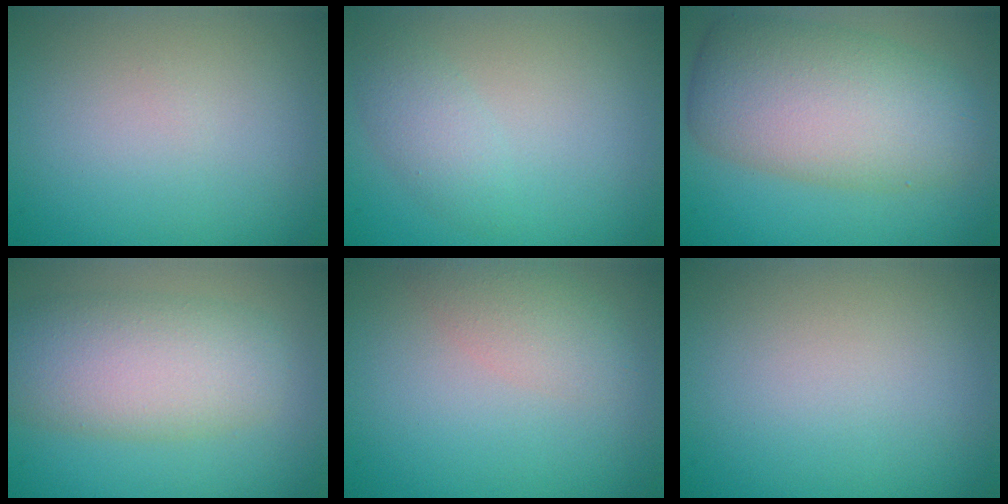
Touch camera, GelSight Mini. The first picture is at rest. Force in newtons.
{"total": 2.0, "press": 2.0, "slide": 0.2}
{"total": 8.8, "press": 8.8, "slide": 0.4}
{"total": 6.9, "press": 6.9, "slide": 0.2}
{"total": 2.8, "press": 2.8, "slide": 0.1}
{"total": 0.0}